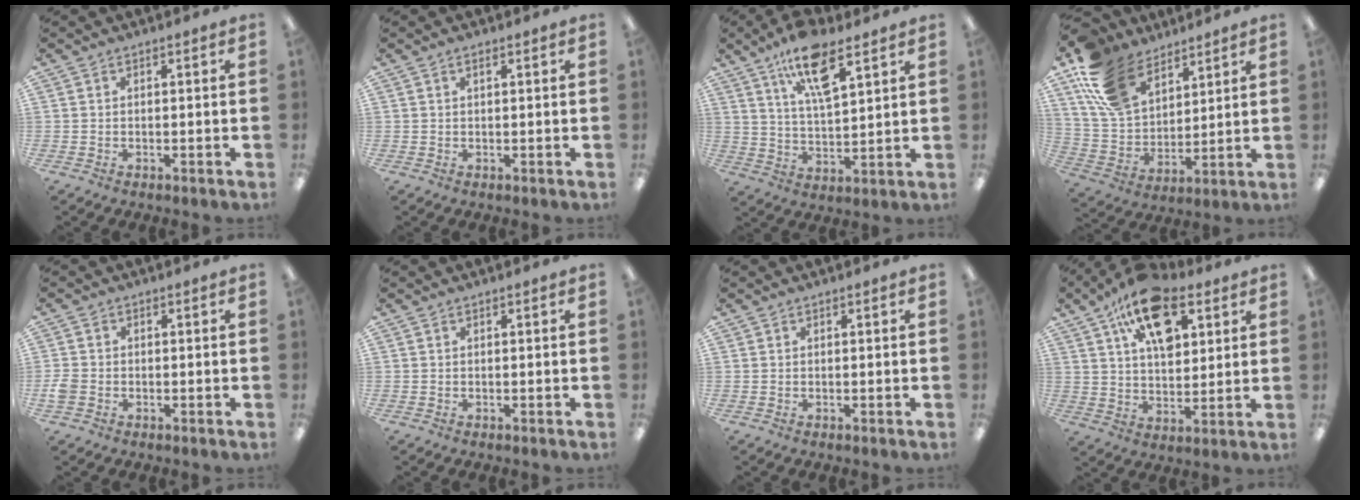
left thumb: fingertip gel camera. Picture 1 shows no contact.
{"total": 0.7, "force": [0.5, 0.2, 0.5], "torque": [-0.011, 0.002, 0.009]}
{"total": 13.2, "force": [8.5, 4.7, 8.9], "torque": [-0.148, -0.035, 0.147]}
{"total": 17.6, "force": [11.5, 10.5, 8.2], "torque": [-0.175, -0.041, 0.224]}
{"total": 2.9, "force": [-0.9, 2.3, 1.5], "torque": [-0.022, 0.007, -0.015]}
{"total": 0.0}
{"total": 0.0}
{"total": 17.4, "force": [9.3, 9.4, 11.2], "torque": [-0.176, -0.029, 0.163]}